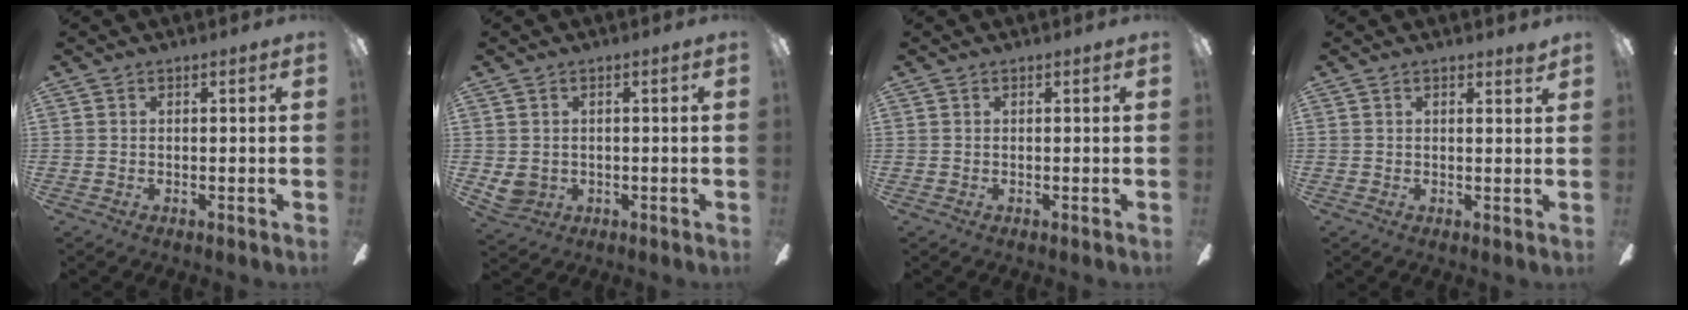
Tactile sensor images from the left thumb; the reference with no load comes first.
{"total": 3.7, "force": [0.5, 3.5, 1.1], "torque": [-0.032, 0.002, 0.012]}
{"total": 0.0}
{"total": 1.4, "force": [1.3, 0.3, 0.5], "torque": [0.006, -0.007, 0.020]}